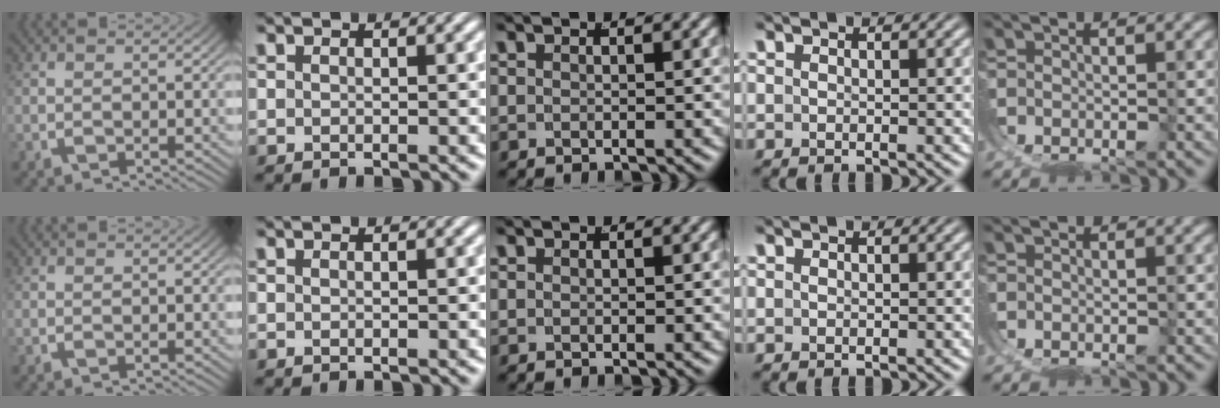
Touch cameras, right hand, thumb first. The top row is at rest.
{}